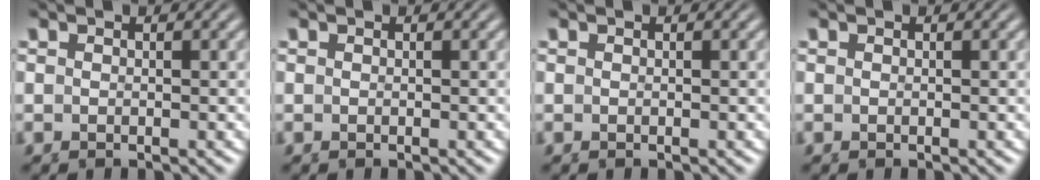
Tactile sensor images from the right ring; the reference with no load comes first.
{"total": 0.0}
{"total": 0.0}
{"total": 0.0}